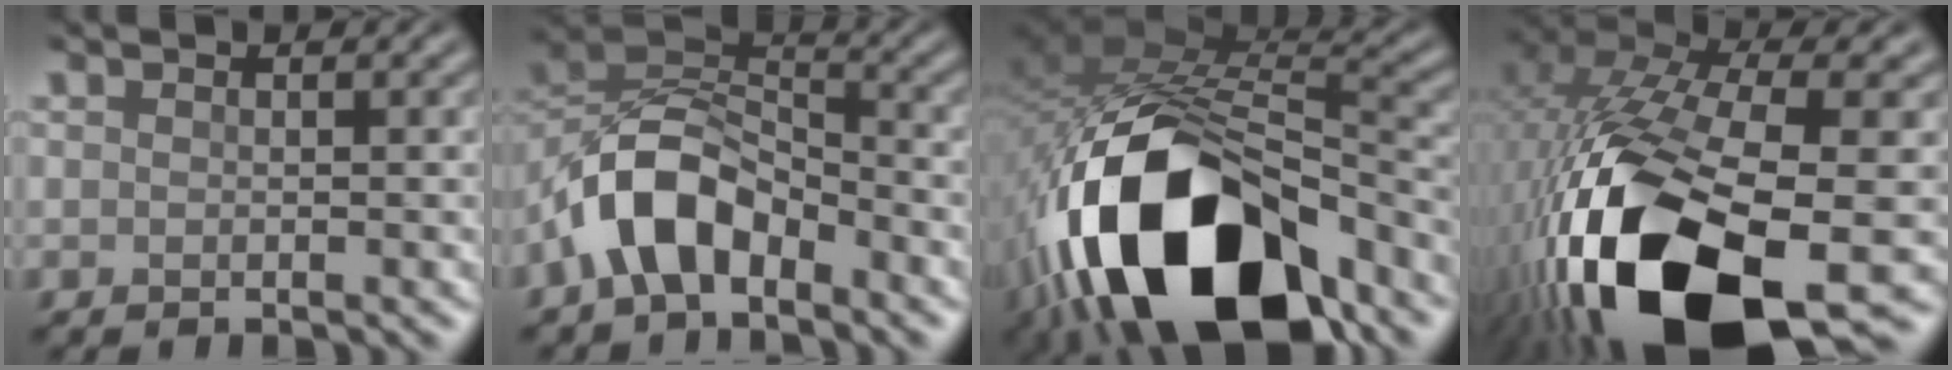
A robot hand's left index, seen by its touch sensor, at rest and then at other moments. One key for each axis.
{"total": 6.9, "fx": -4.0, "fy": 3.6, "fz": 4.4, "tx": -0.077, "ty": 0.010, "tz": -0.083}
{"total": 16.4, "fx": -8.0, "fy": 8.0, "fz": 11.9, "tx": -0.222, "ty": -0.003, "tz": -0.136}
{"total": 18.1, "fx": -6.7, "fy": 7.8, "fz": 14.9, "tx": -0.311, "ty": -0.028, "tz": -0.105}